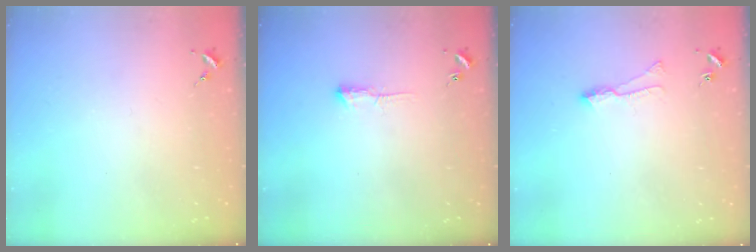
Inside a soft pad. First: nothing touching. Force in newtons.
{"total": 3.4, "press": 3.4, "slide": 0.6}
{"total": 6.2, "press": 6.1, "slide": 0.8}